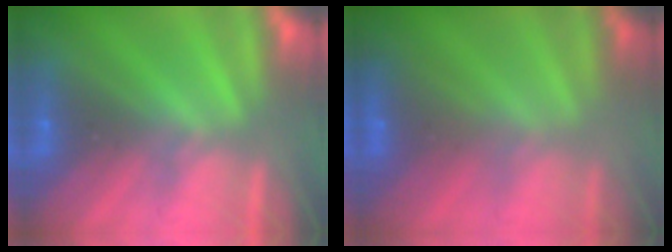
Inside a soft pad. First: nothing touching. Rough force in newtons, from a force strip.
{"total": 2.9}